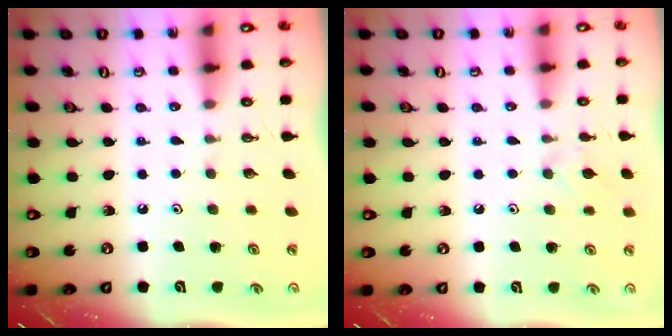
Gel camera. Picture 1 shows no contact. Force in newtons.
{"total": 3.8, "press": 3.7, "slide": 0.7}